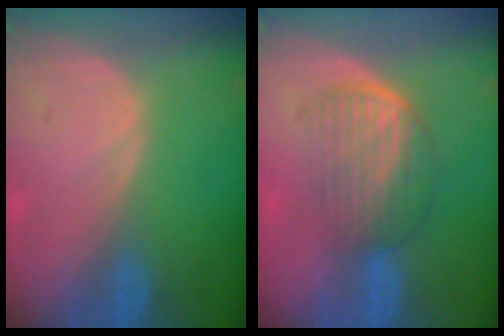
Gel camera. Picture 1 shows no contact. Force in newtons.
{"total": 6.9, "press": 5.9, "slide": 3.6}